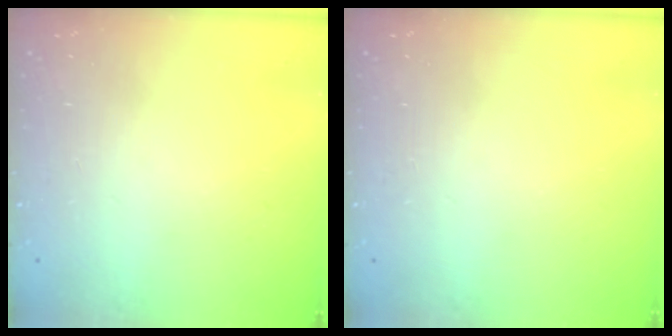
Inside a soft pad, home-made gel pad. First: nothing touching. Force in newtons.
{"total": 0.0}